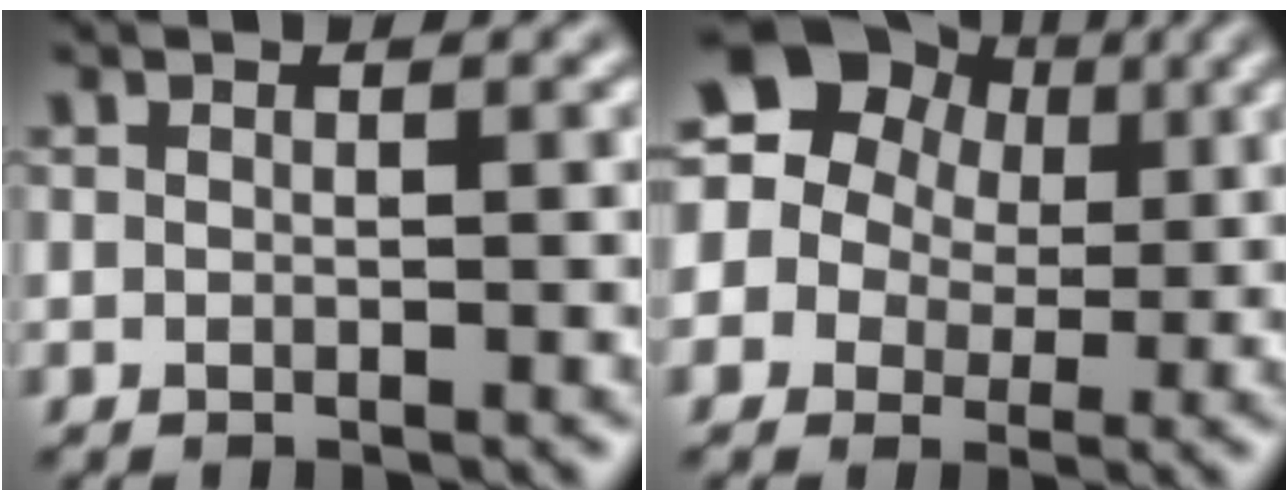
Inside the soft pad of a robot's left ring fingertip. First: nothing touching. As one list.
[{"total": 12.9, "force": [5.3, 10.8, 4.8], "torque": [-0.120, 0.043, 0.082]}]